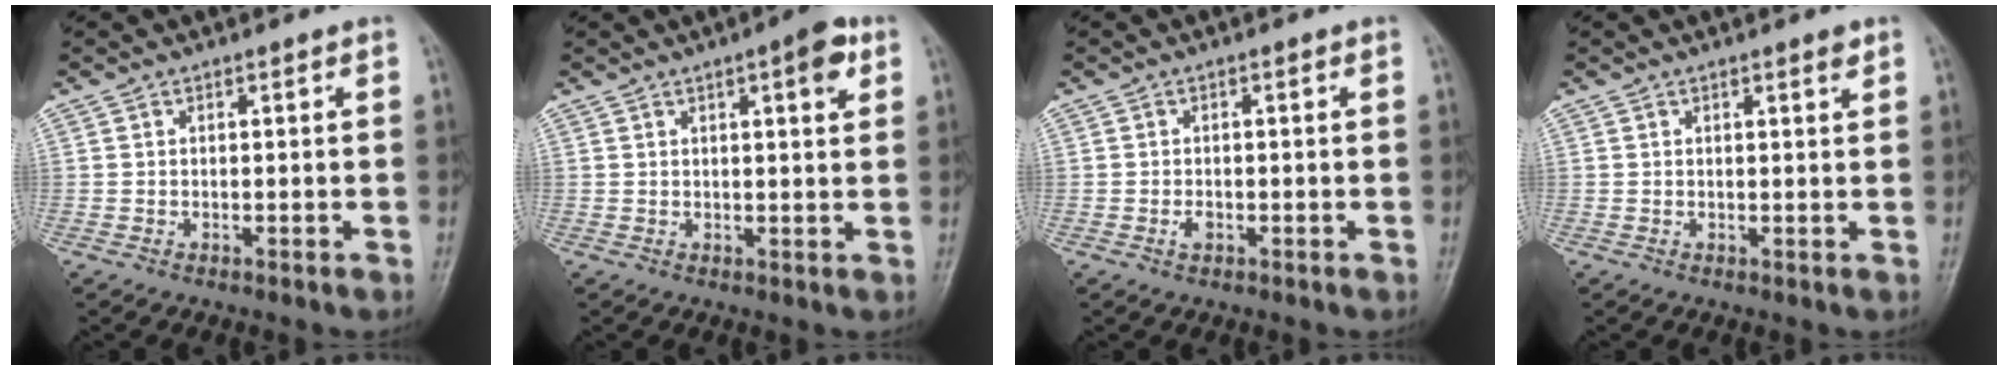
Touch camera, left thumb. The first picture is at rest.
{"total": 5.4, "force": [2.6, 1.5, 4.5], "torque": [-0.051, -0.006, 0.030]}
{"total": 1.4, "force": [-0.5, 0.8, 1.0], "torque": [-0.017, -0.001, -0.010]}
{"total": 1.5, "force": [1.0, 0.3, 1.1], "torque": [-0.014, -0.006, 0.014]}